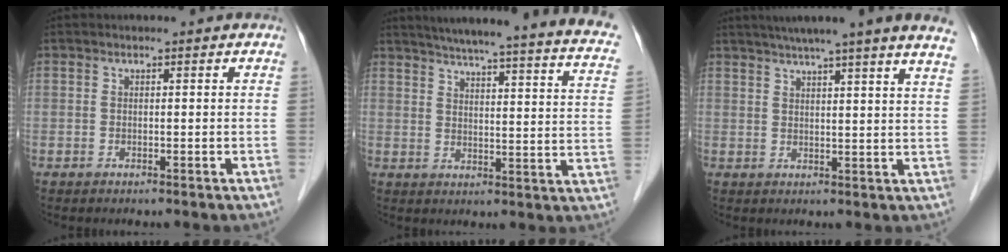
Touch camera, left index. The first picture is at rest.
{"total": 24.0, "force": [19.6, 1.7, 13.7], "torque": [-0.194, -0.024, 0.228]}
{"total": 16.7, "force": [14.0, -1.5, 9.0], "torque": [-0.137, -0.005, 0.167]}